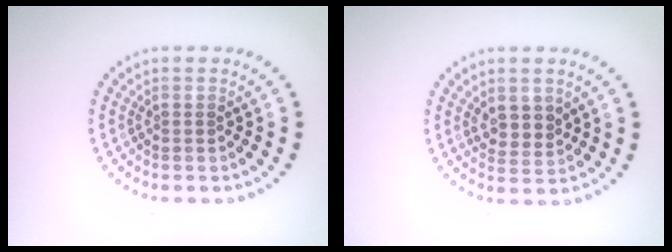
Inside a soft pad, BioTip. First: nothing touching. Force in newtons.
{"total": 2.3, "press": 2.1, "slide": 1.0}